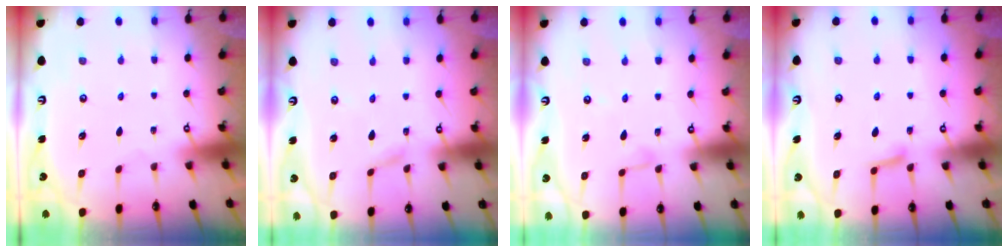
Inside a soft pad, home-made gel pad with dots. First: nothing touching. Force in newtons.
{"total": 2.1, "press": 2.1, "slide": 0.1}
{"total": 2.8, "press": 2.7, "slide": 0.3}
{"total": 6.5, "press": 6.5, "slide": 0.9}